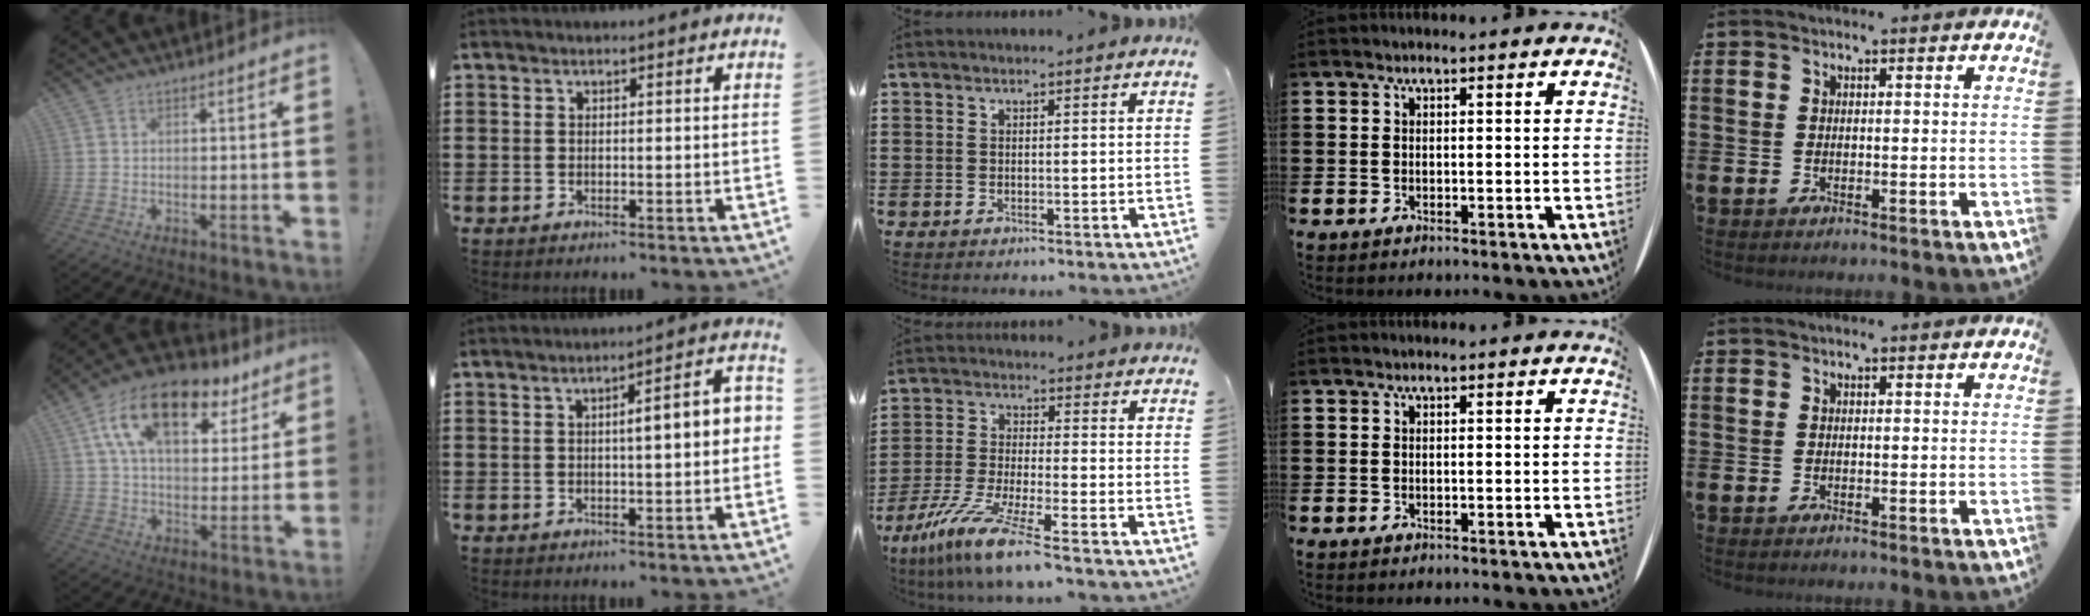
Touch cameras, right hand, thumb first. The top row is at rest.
{"thumb": {"total": 19.2, "force": [10.1, 9.9, 13.0], "torque": [-0.218, -0.041, 0.176]}, "index": {"total": 4.3, "force": [0.0, 0.5, 4.3], "torque": [-0.069, -0.001, -0.006]}, "middle": {"total": 9.2, "force": [-7.2, 0.2, 5.8], "torque": [-0.129, -0.012, -0.143]}}